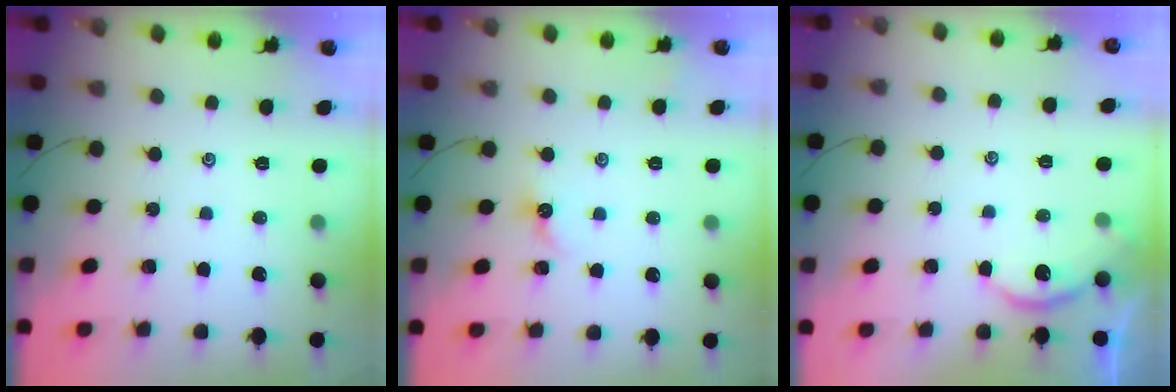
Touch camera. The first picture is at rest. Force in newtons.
{"total": 3.9, "press": 3.9, "slide": 0.6}
{"total": 3.1, "press": 3.1, "slide": 0.3}